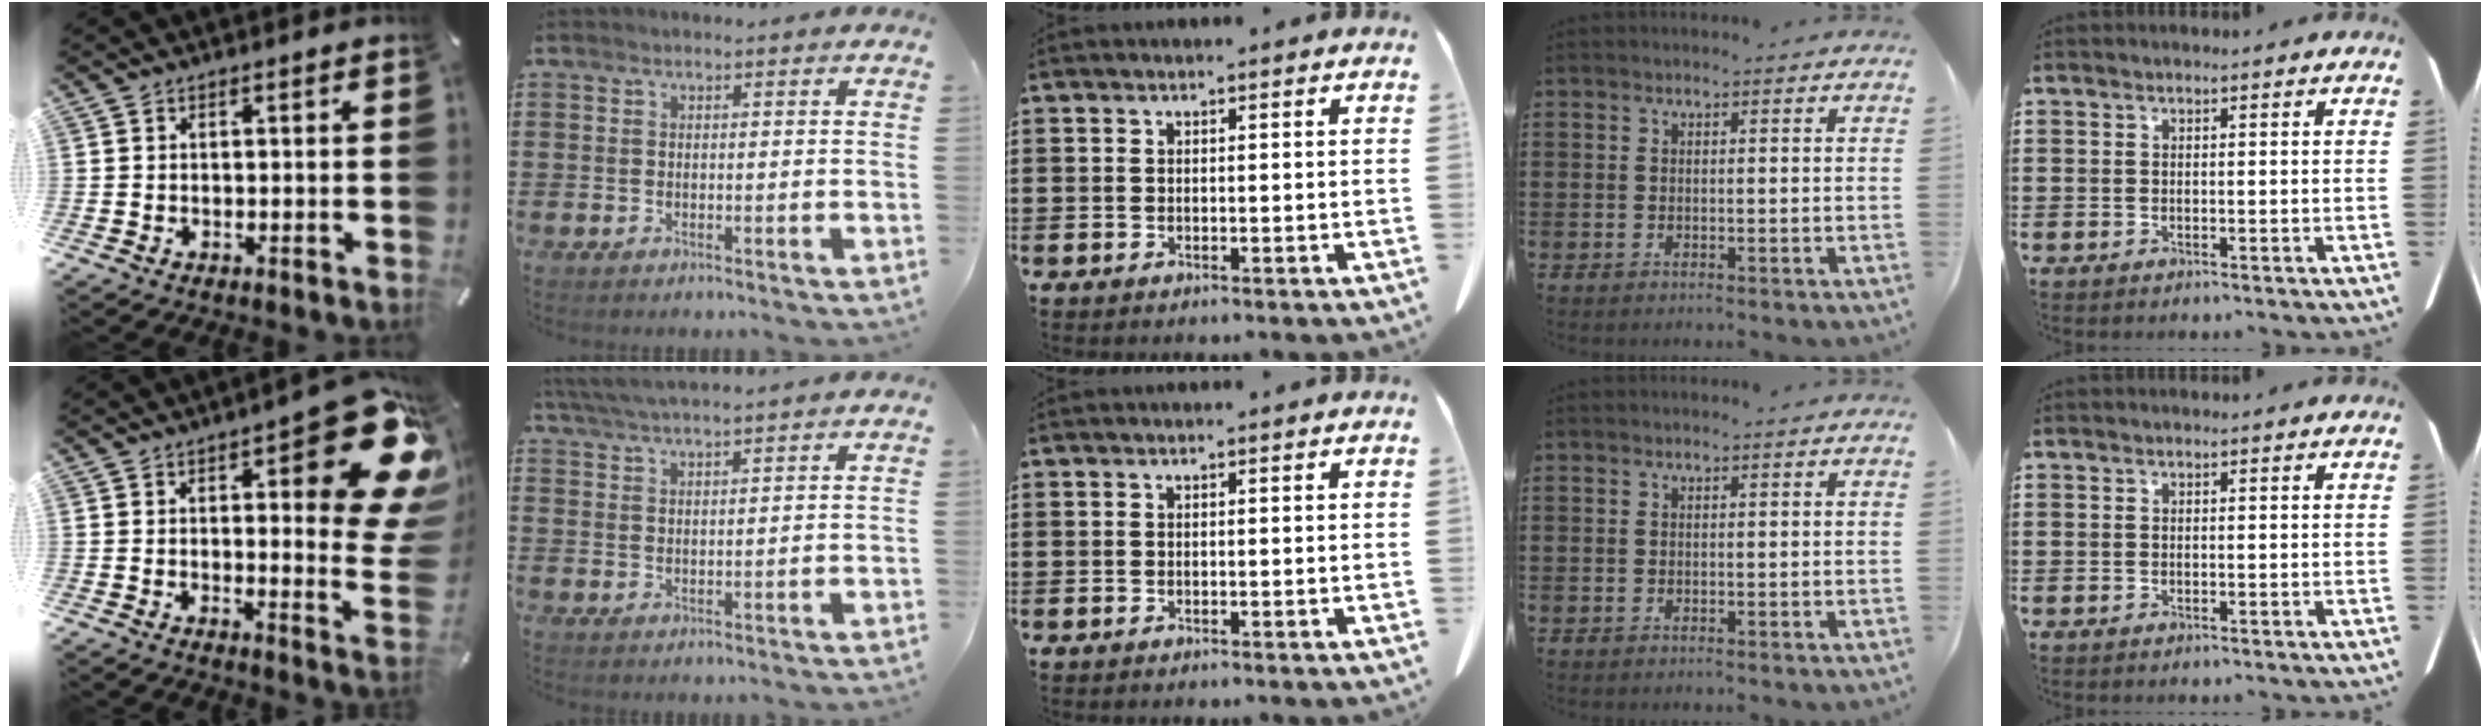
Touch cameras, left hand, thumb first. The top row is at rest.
{"thumb": {"total": 22.8, "force": [8.7, 7.4, 19.7], "torque": [-0.237, -0.071, 0.140]}, "index": {"total": 3.6, "force": [3.3, -0.5, 1.3], "torque": [-0.035, -0.012, 0.060]}}